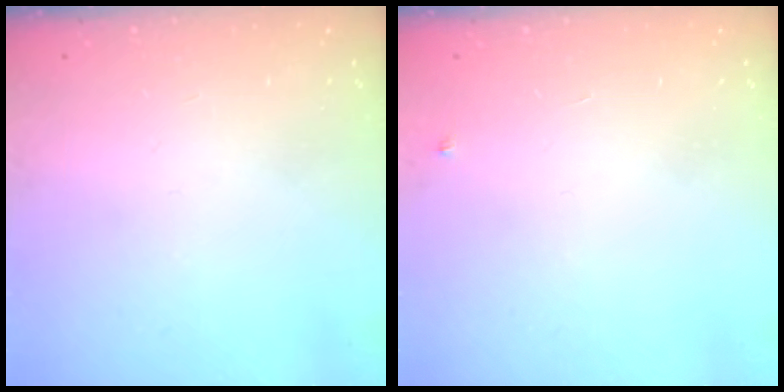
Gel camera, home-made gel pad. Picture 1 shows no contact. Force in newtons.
{"total": 2.7, "press": 2.7, "slide": 0.4}